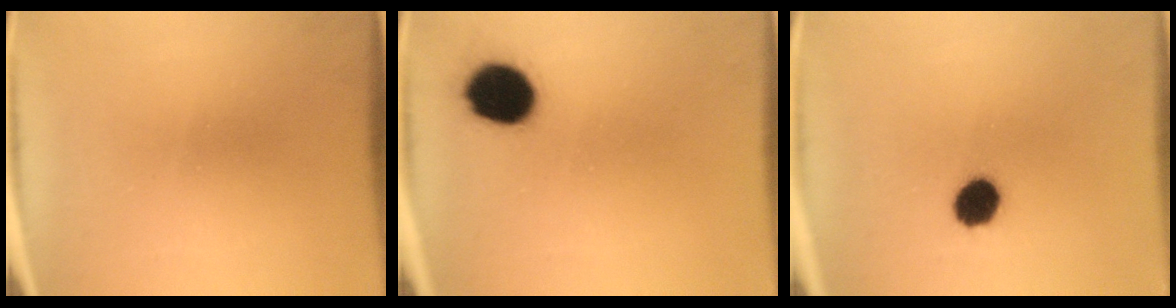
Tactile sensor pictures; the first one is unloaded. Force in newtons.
{"total": 11.3}
{"total": 6.6}